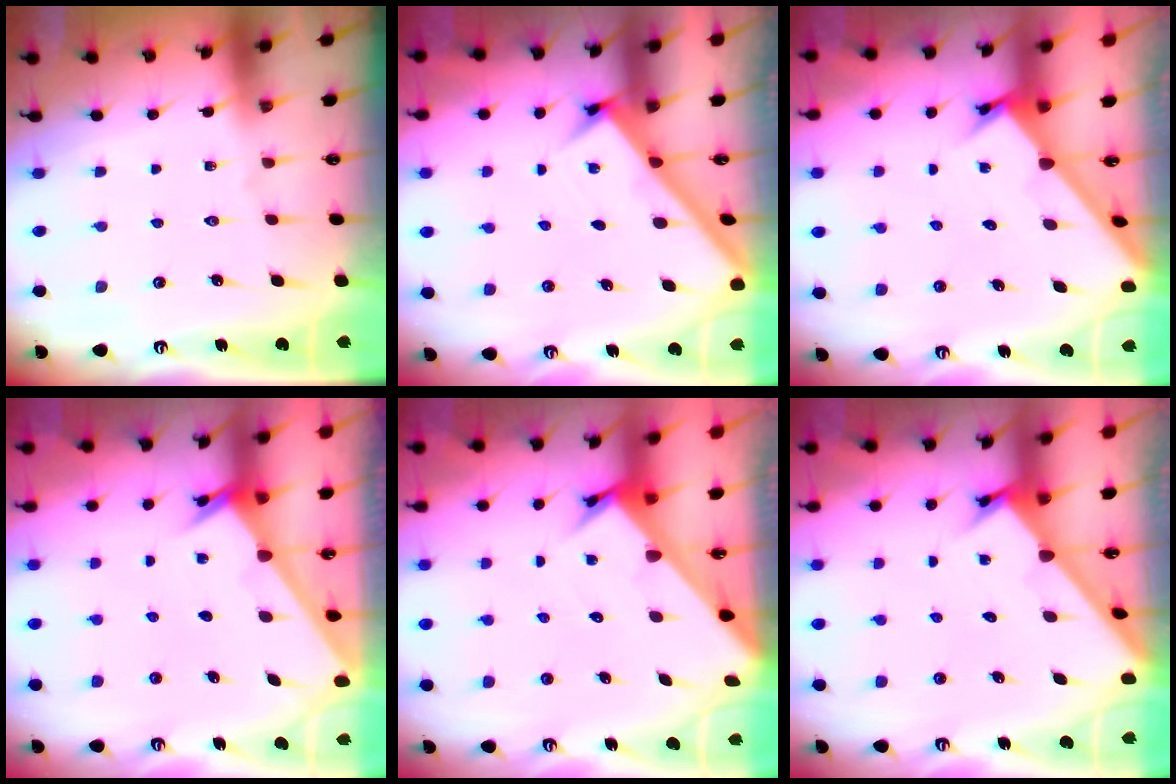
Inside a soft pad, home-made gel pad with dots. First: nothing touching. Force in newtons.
{"total": 2.5, "press": 2.4, "slide": 0.4}
{"total": 1.9, "press": 1.9, "slide": 0.2}
{"total": 2.5, "press": 2.5, "slide": 0.2}
{"total": 2.8, "press": 2.8, "slide": 0.2}
{"total": 2.1, "press": 2.1, "slide": 0.2}